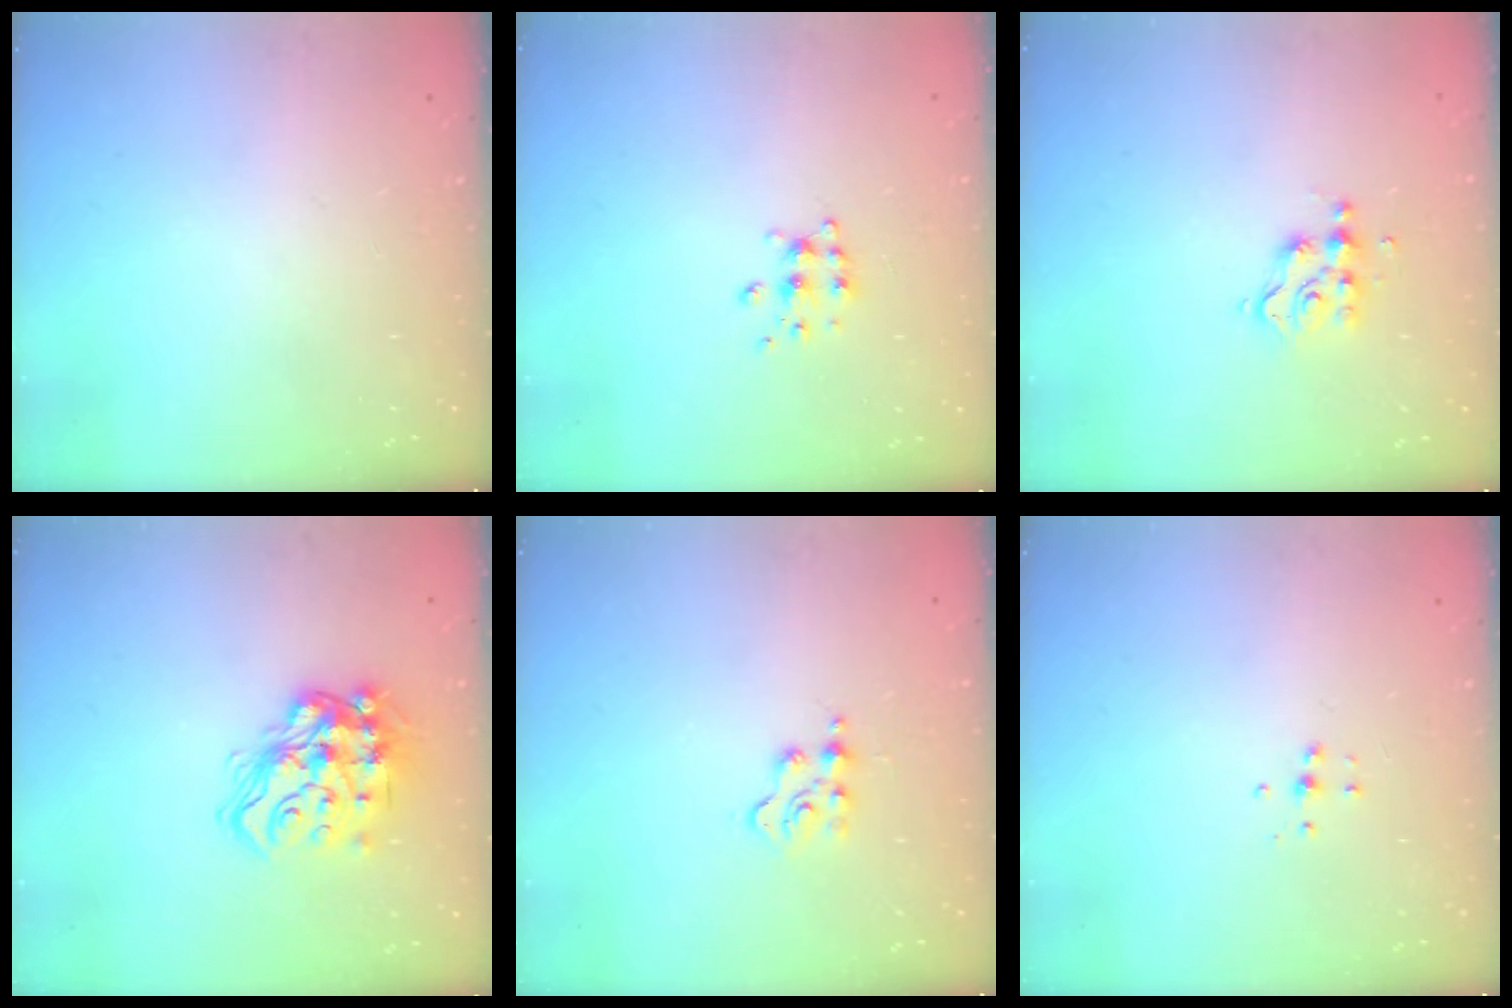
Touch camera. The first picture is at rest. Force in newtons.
{"total": 6.4, "press": 6.3, "slide": 0.7}
{"total": 5.4, "press": 5.4, "slide": 0.4}
{"total": 17.0, "press": 17.0, "slide": 0.9}
{"total": 2.6, "press": 2.6, "slide": 0.4}
{"total": 3.8, "press": 3.8, "slide": 0.3}